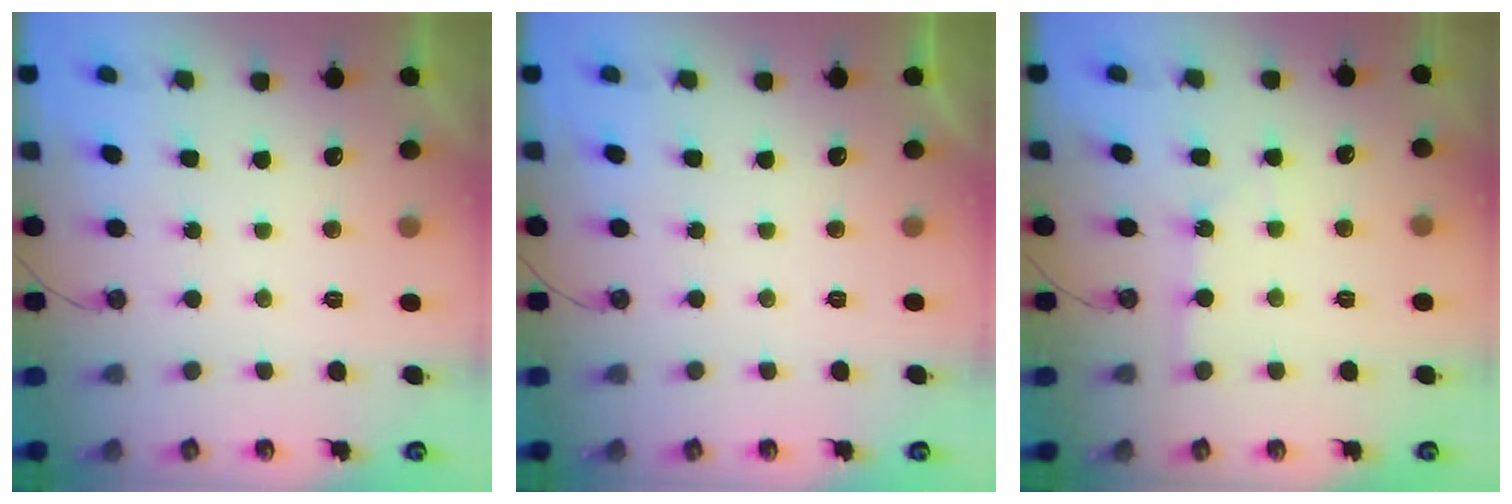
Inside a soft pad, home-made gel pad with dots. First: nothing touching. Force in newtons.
{"total": 0.0}
{"total": 2.1, "press": 2.1, "slide": 0.3}